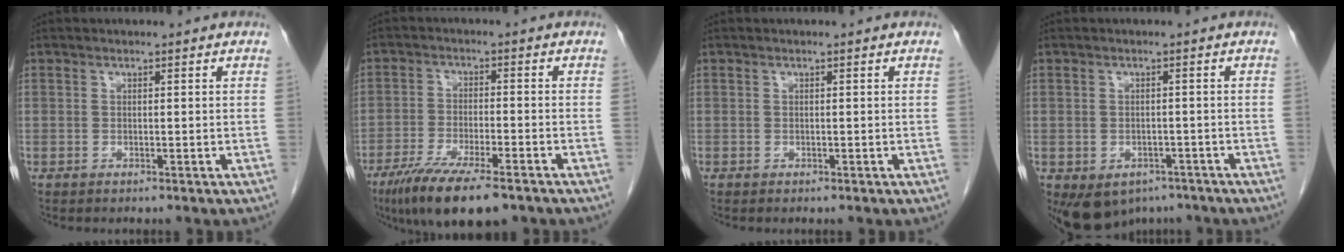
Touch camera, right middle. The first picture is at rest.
{"total": 12.1, "force": [-8.5, 2.4, 8.3], "torque": [-0.139, -0.026, -0.137]}
{"total": 0.0}
{"total": 7.8, "force": [-4.9, 5.5, 2.7], "torque": [-0.043, 0.008, -0.061]}